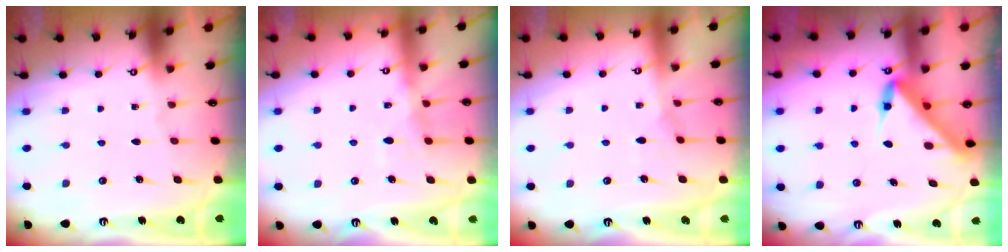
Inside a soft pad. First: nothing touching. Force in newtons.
{"total": 7.7, "press": 7.7, "slide": 0.8}
{"total": 5.0, "press": 5.0, "slide": 0.2}
{"total": 4.6, "press": 4.6, "slide": 0.4}